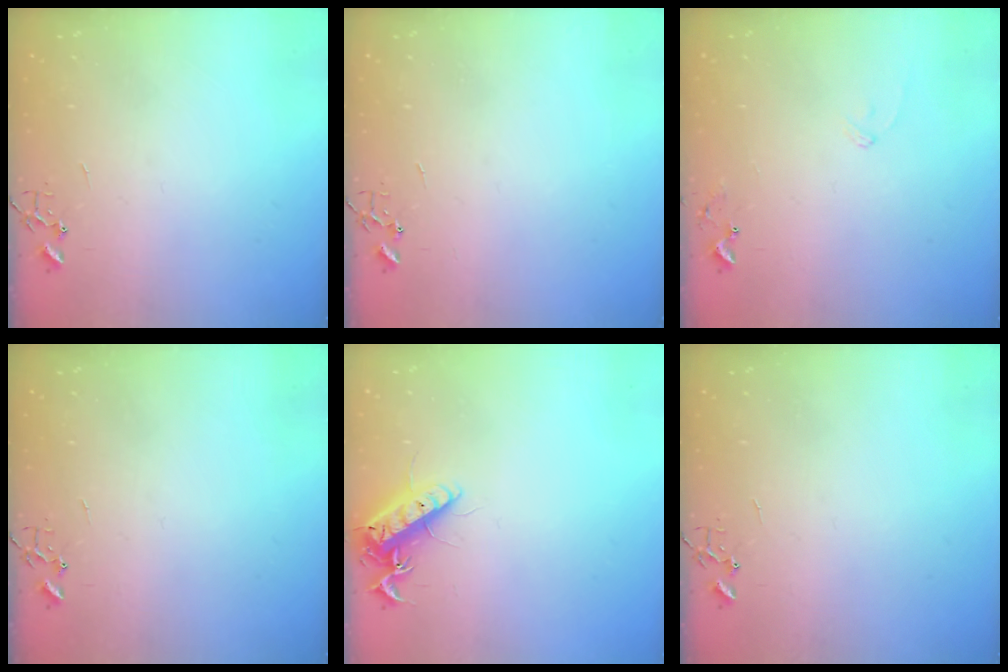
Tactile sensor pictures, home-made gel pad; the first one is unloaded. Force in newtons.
{"total": 0.0}
{"total": 7.8, "press": 7.7, "slide": 0.5}
{"total": 0.0}
{"total": 14.2, "press": 14.2, "slide": 1.4}
{"total": 0.0}